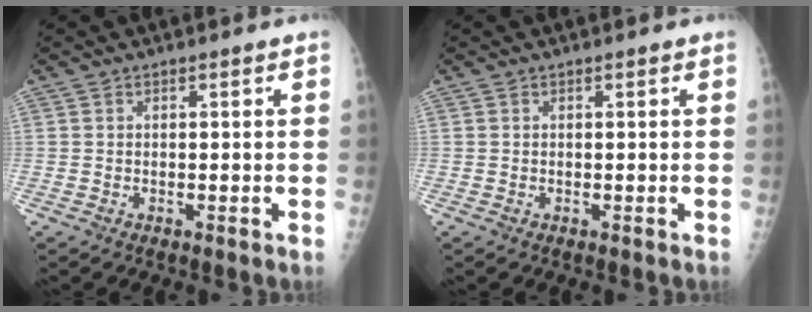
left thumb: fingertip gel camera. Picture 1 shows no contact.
{"total": 0.0}